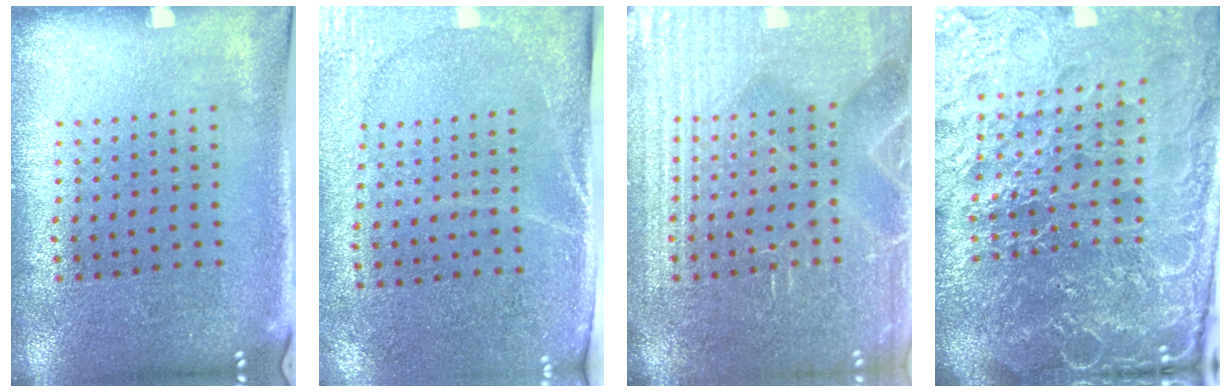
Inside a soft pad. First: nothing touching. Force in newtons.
{"total": 2.9, "press": 2.5, "slide": 1.4}
{"total": 5.9, "press": 5.9, "slide": 0.8}
{"total": 6.7, "press": 5.9, "slide": 3.1}